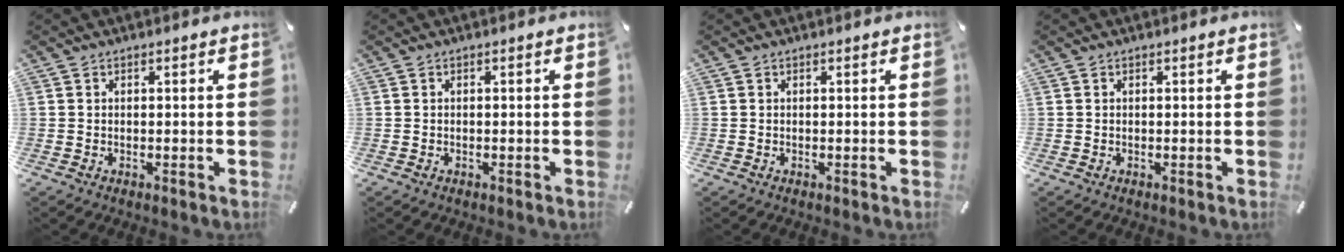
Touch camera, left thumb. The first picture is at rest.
{"total": 0.0}
{"total": 0.0}
{"total": 0.0}